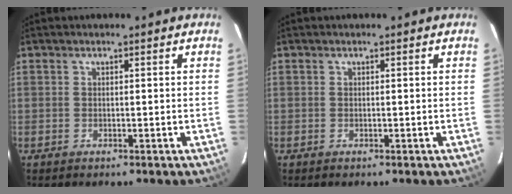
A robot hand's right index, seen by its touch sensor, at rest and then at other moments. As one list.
[{"total": 0.0}]